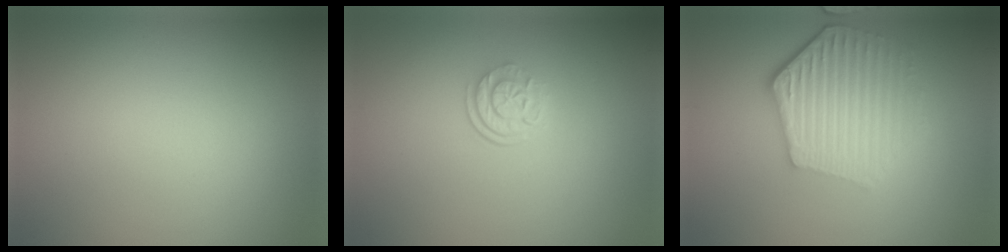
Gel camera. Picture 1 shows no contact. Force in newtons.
{"total": 2.5, "press": 1.8, "slide": 1.8}
{"total": 6.0, "press": 4.5, "slide": 3.9}